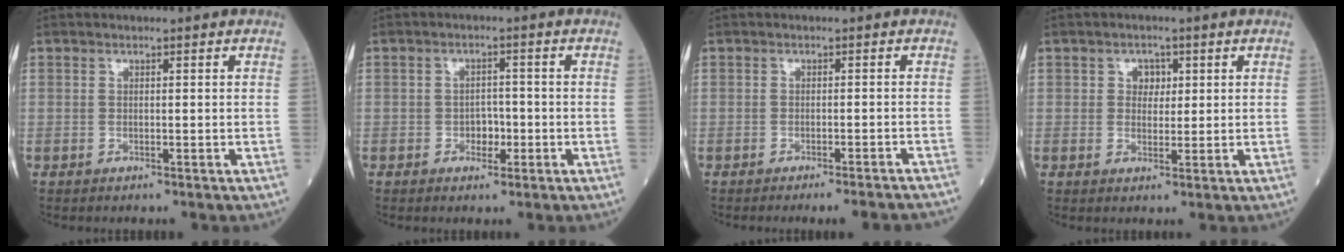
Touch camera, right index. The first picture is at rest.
{"total": 2.7, "force": [-0.9, 1.8, 1.8], "torque": [-0.020, 0.007, -0.014]}
{"total": 8.0, "force": [-7.6, -0.2, 2.6], "torque": [-0.014, -0.005, -0.089]}
{"total": 2.6, "force": [0.8, 2.0, 1.4], "torque": [-0.016, 0.003, 0.011]}